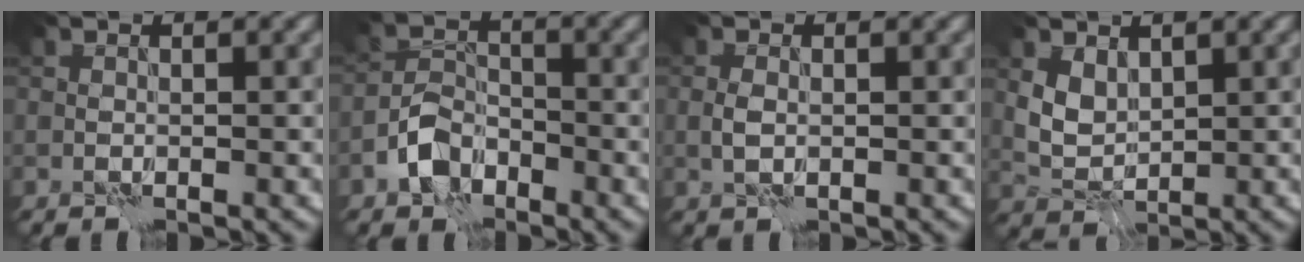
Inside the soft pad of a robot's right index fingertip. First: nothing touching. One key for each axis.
{"total": 3.8, "fx": -2.4, "fy": 2.4, "fz": 1.7, "tx": -0.027, "ty": 0.008, "tz": -0.051}
{"total": 1.2, "fx": -0.1, "fy": 0.7, "fz": 0.9, "tx": -0.024, "ty": 0.001, "tz": -0.001}
{"total": 2.7, "fx": 1.2, "fy": 1.8, "fz": 1.6, "tx": -0.036, "ty": -0.005, "tz": 0.030}